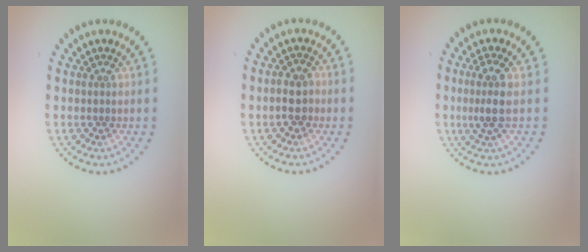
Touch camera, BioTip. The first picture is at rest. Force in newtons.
{"total": 2.2, "press": 2.1, "slide": 0.5}
{"total": 2.6, "press": 2.4, "slide": 1.2}